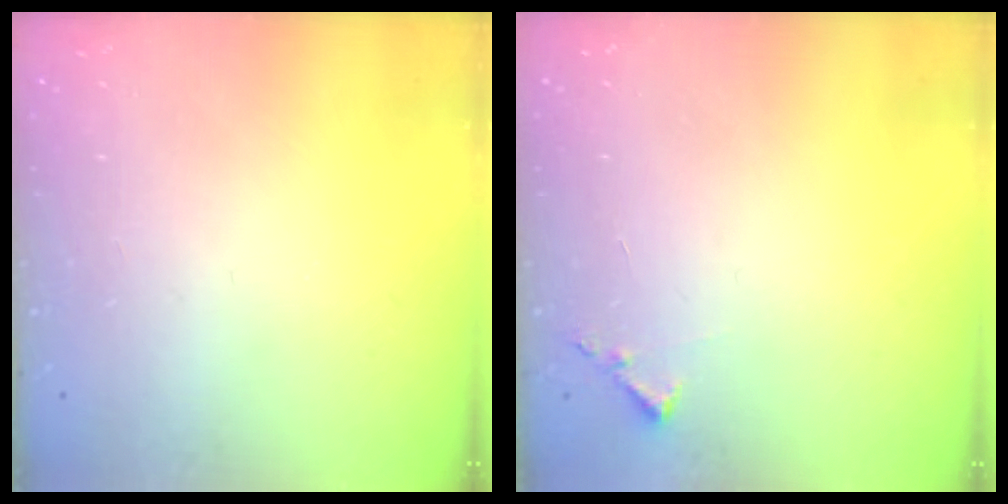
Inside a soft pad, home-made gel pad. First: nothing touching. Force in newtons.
{"total": 5.2, "press": 5.2, "slide": 0.6}